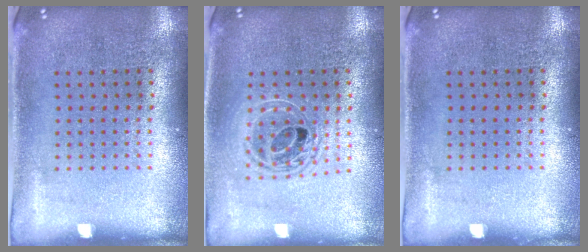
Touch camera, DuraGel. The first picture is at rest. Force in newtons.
{"total": 1.7, "press": 1.4, "slide": 0.9}
{"total": 0.0}